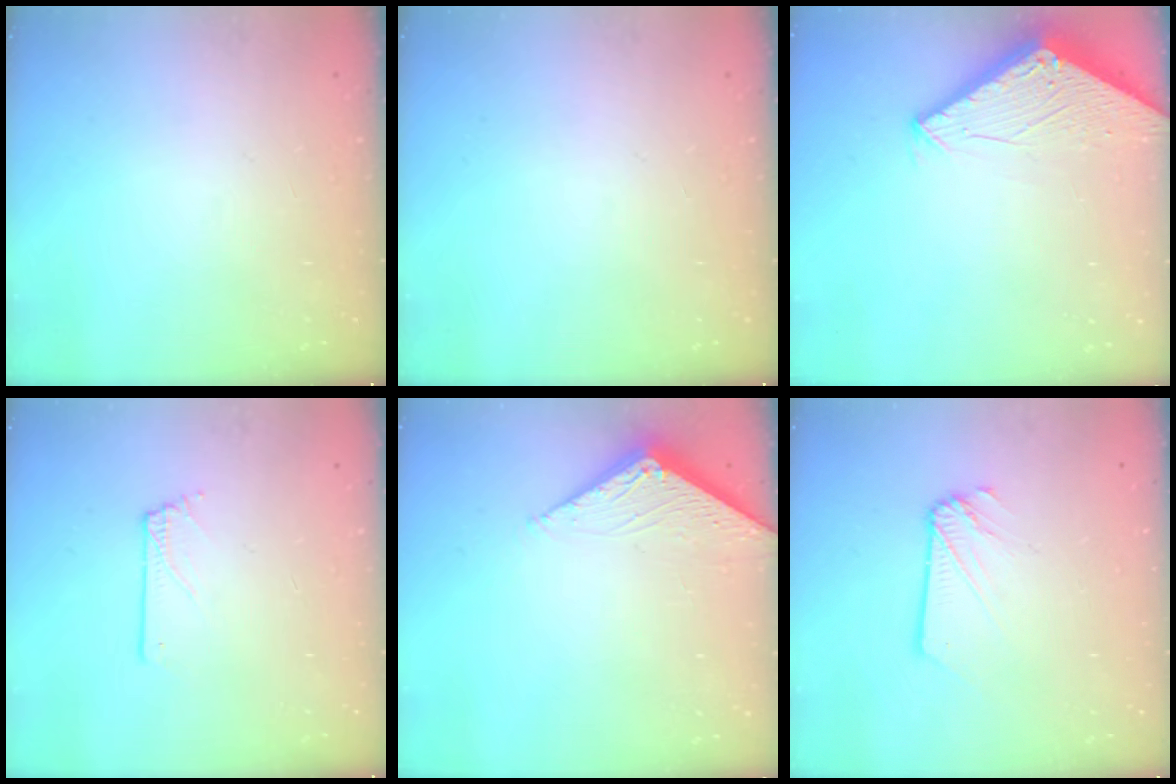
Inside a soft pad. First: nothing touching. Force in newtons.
{"total": 0.0}
{"total": 2.8, "press": 2.8, "slide": 0.2}
{"total": 0.7, "press": 0.7, "slide": 0.1}
{"total": 3.0, "press": 3.0, "slide": 0.5}
{"total": 2.6, "press": 2.6, "slide": 0.3}